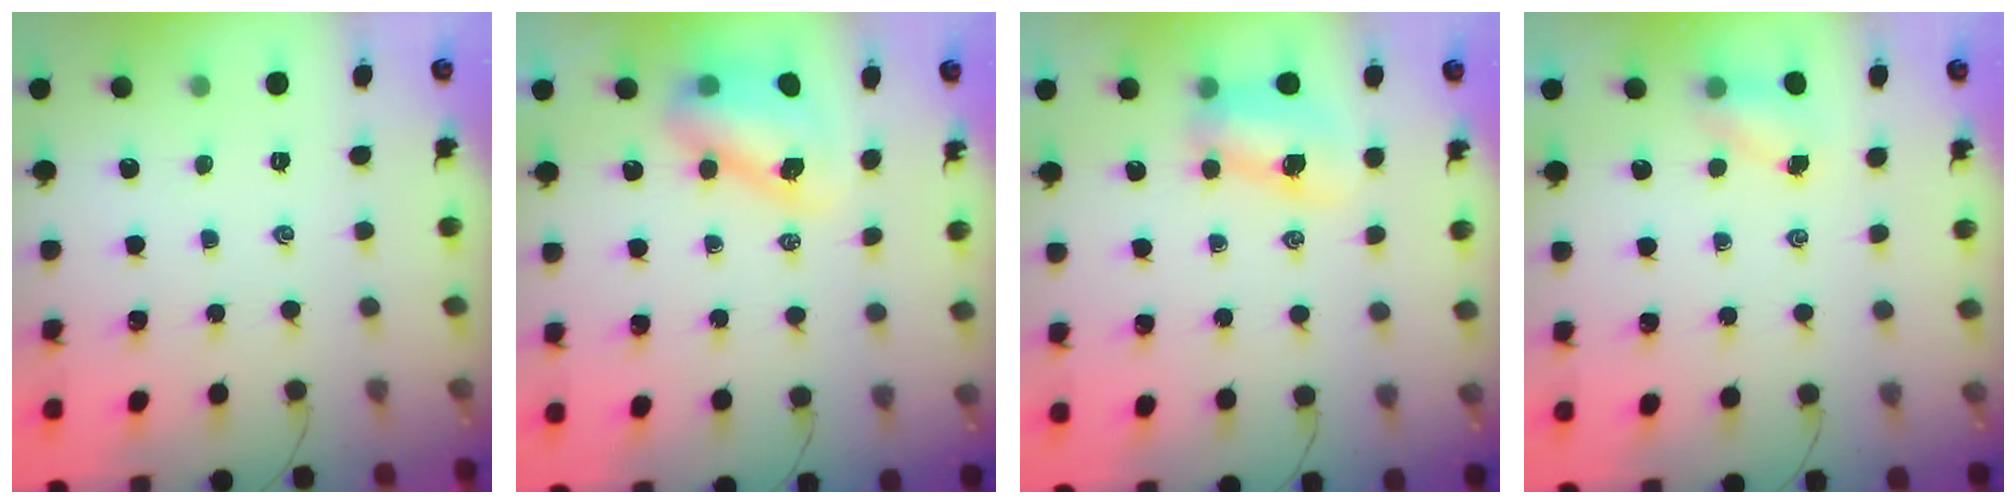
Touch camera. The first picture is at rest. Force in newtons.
{"total": 9.2, "press": 9.0, "slide": 2.1}
{"total": 8.4, "press": 8.3, "slide": 1.2}
{"total": 4.3, "press": 4.2, "slide": 0.8}